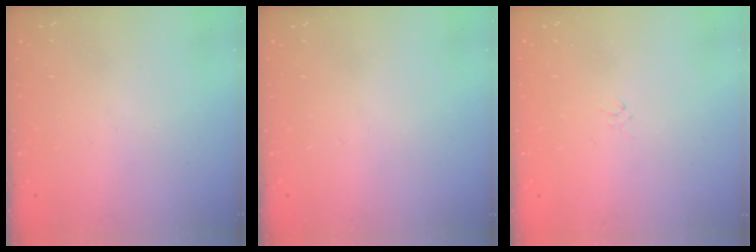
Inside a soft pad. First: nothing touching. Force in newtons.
{"total": 0.0}
{"total": 0.0}